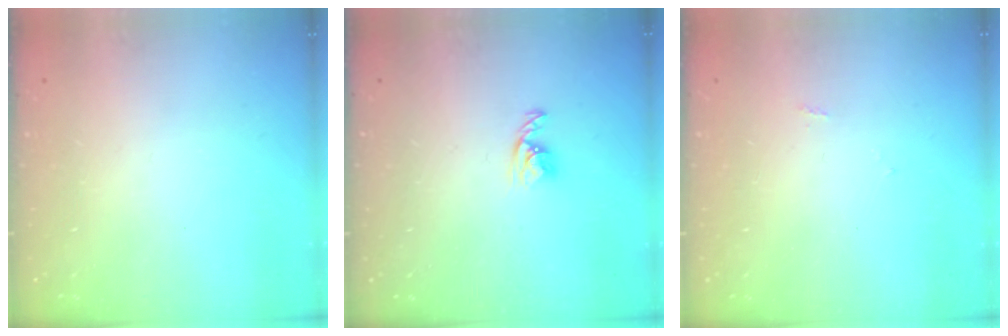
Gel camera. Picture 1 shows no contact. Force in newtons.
{"total": 4.3, "press": 4.2, "slide": 0.8}
{"total": 4.0, "press": 4.0, "slide": 0.6}